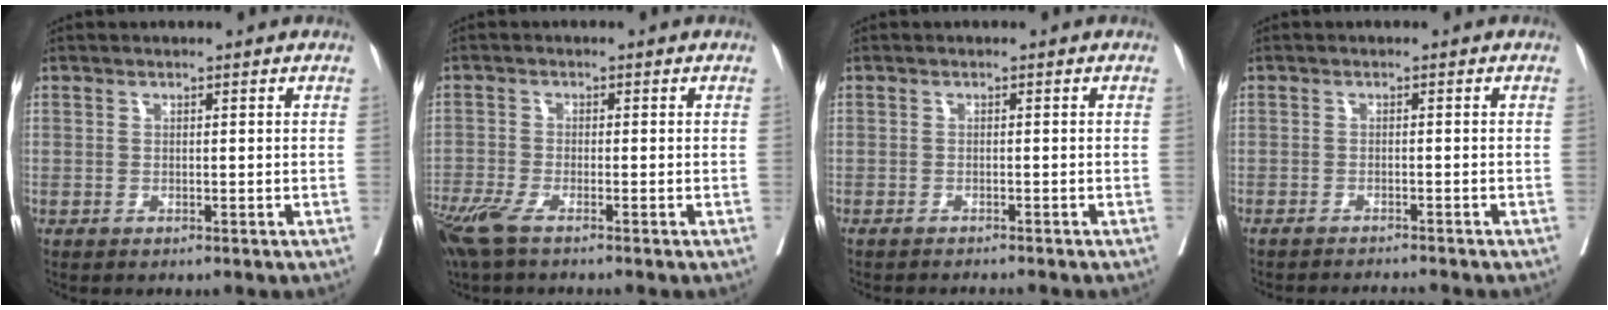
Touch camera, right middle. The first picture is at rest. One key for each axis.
{"total": 5.8, "fx": -4.4, "fy": 0.5, "fz": 3.7, "tx": -0.072, "ty": -0.014, "tz": -0.084}
{"total": 4.0, "fx": -3.8, "fy": 0.1, "fz": 1.4, "tx": -0.016, "ty": -0.003, "tz": -0.052}
{"total": 4.9, "fx": -4.8, "fy": -0.5, "fz": 1.3, "tx": -0.012, "ty": -0.008, "tz": -0.067}